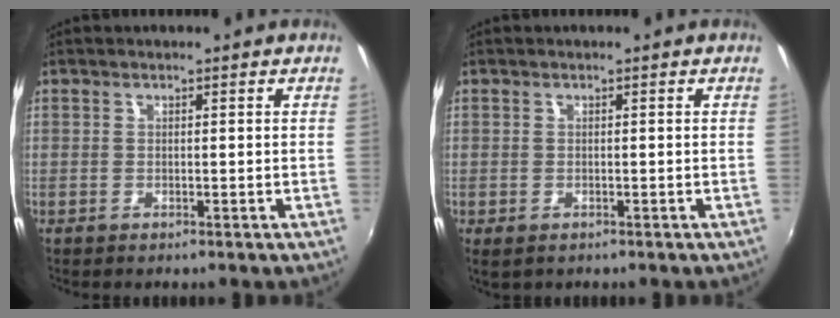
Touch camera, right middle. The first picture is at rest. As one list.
[{"total": 1.3, "force": [-0.6, 0.6, 1.0], "torque": [-0.020, -0.005, -0.006]}]